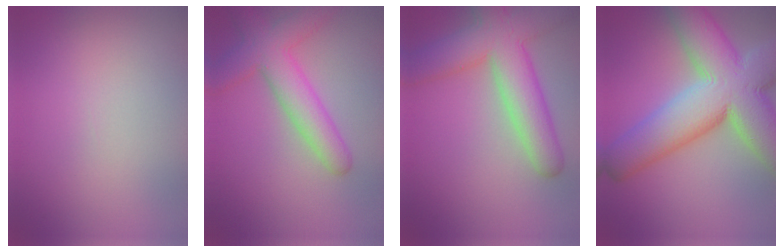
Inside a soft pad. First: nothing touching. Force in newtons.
{"total": 5.5, "press": 5.5, "slide": 0.3}
{"total": 8.3, "press": 8.3, "slide": 0.5}
{"total": 14.8, "press": 14.8, "slide": 0.9}